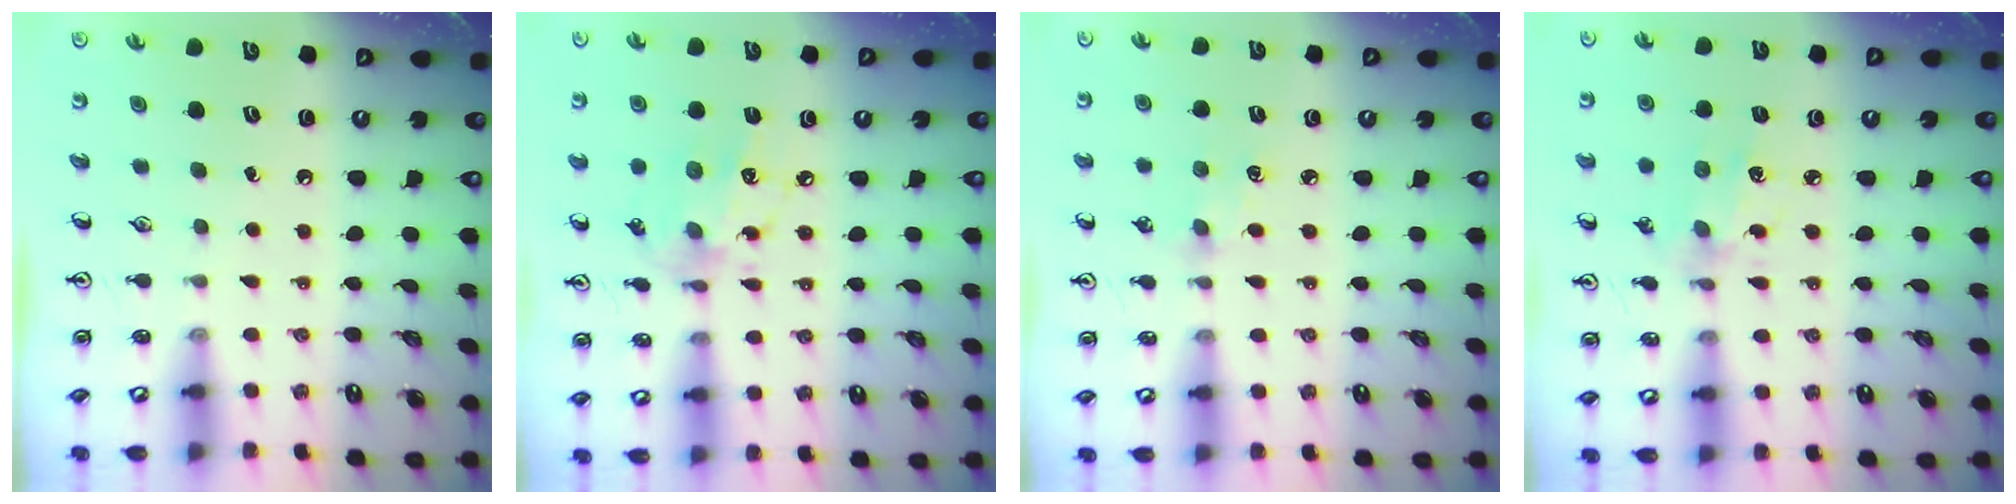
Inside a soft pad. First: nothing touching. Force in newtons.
{"total": 11.8, "press": 11.8, "slide": 0.7}
{"total": 4.8, "press": 4.8, "slide": 0.5}
{"total": 3.3, "press": 3.3, "slide": 0.7}